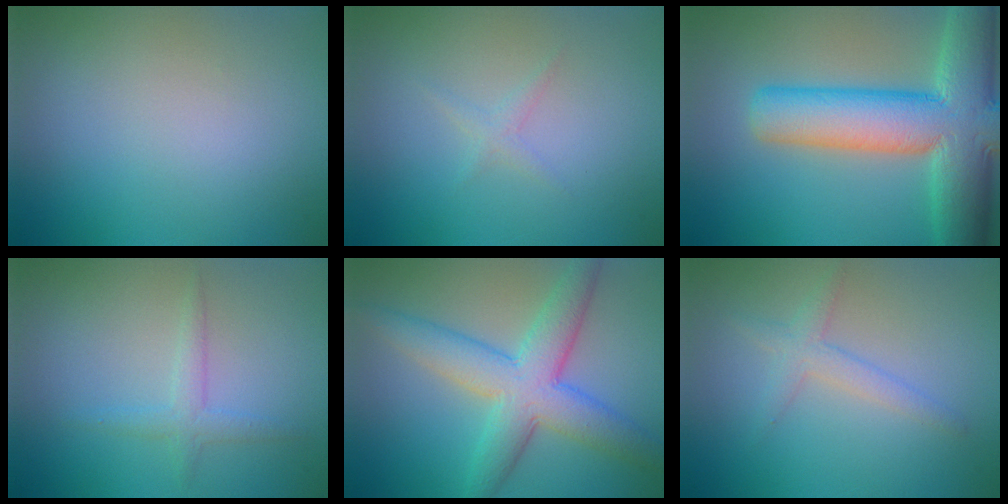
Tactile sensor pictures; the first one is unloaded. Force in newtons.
{"total": 0.9, "press": 0.9, "slide": 0.0}
{"total": 12.2, "press": 12.2, "slide": 0.6}
{"total": 1.7, "press": 1.7, "slide": 0.0}
{"total": 7.0, "press": 7.0, "slide": 0.1}
{"total": 2.0, "press": 2.0, "slide": 0.1}